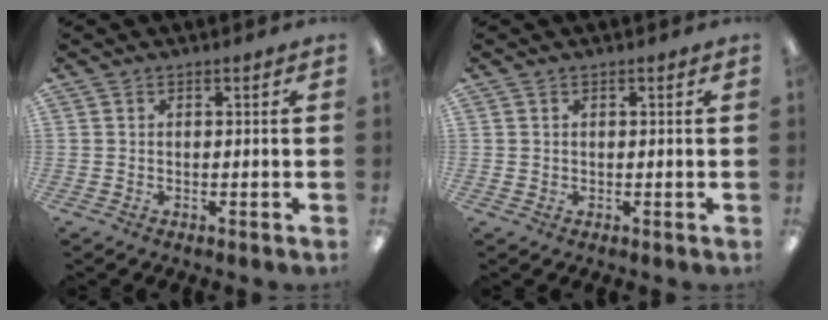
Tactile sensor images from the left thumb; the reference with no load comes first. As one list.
[{"total": 0.6, "force": [0.3, 0.5, -0.1], "torque": [0.001, 0.003, 0.006]}]